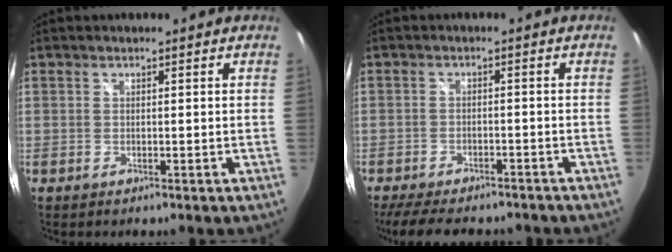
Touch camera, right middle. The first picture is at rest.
{"total": 12.0, "force": [-9.9, 4.0, 5.4], "torque": [-0.120, -0.020, -0.148]}